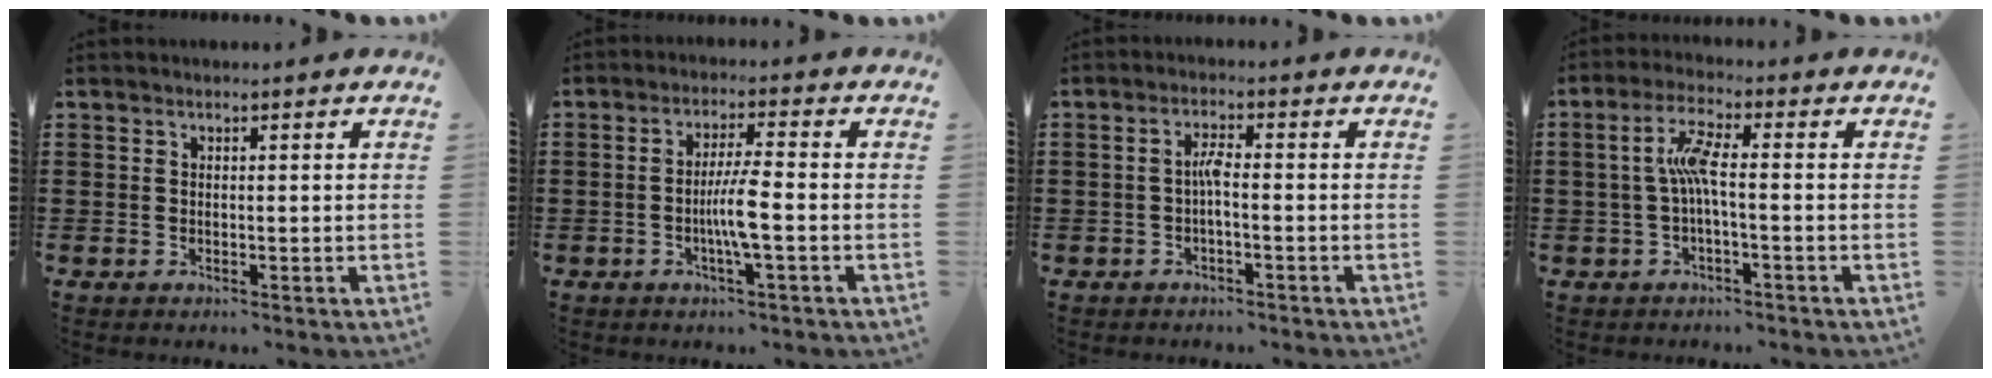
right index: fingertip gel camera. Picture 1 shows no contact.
{"total": 5.0, "force": [-1.4, 0.1, 4.9], "torque": [-0.093, -0.007, -0.030]}
{"total": 2.5, "force": [-0.6, 0.3, 2.4], "torque": [-0.049, 0.002, -0.012]}
{"total": 5.8, "force": [-0.4, 1.1, 5.6], "torque": [-0.120, 0.001, -0.015]}